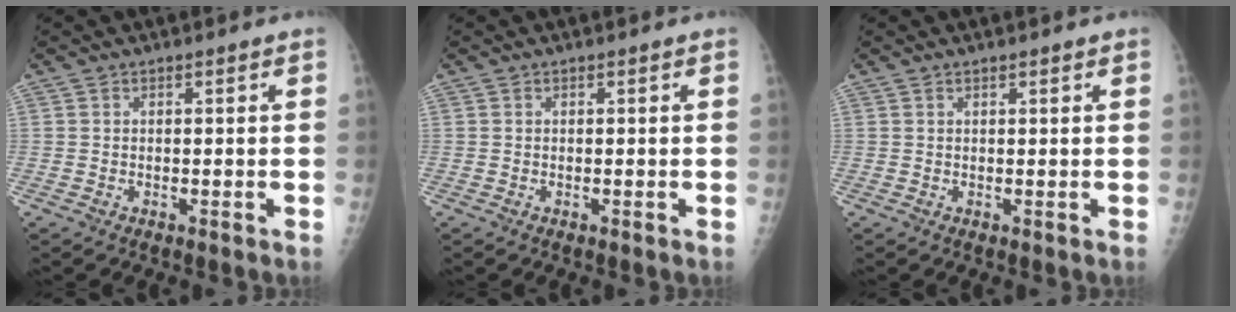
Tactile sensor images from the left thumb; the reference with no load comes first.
{"total": 0.0}
{"total": 0.6, "force": [0.5, 0.1, 0.4], "torque": [-0.006, -0.001, 0.008]}